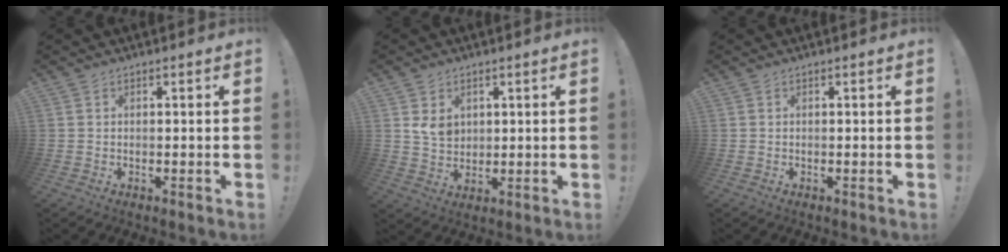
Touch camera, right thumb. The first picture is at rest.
{"total": 5.9, "force": [2.8, 4.4, 2.8], "torque": [-0.031, -0.014, 0.053]}
{"total": 0.0}